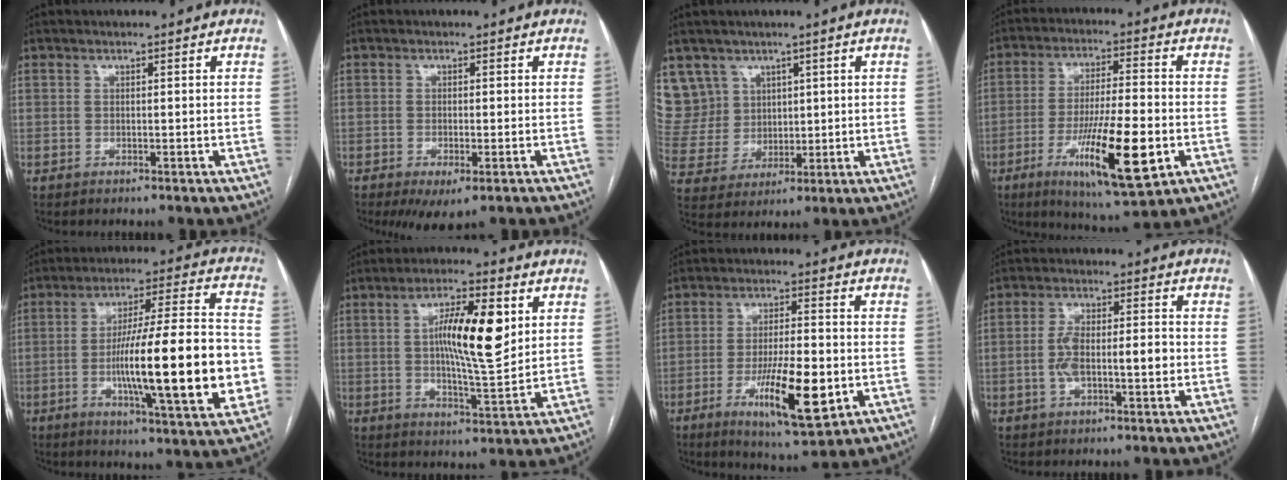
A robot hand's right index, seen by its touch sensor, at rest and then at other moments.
{"total": 5.0, "force": [-2.9, 1.5, 3.7], "torque": [-0.052, -0.011, -0.039]}
{"total": 9.2, "force": [5.5, 7.4, 0.1], "torque": [-0.010, 0.031, 0.124]}
{"total": 15.9, "force": [-5.4, 2.4, 14.8], "torque": [-0.261, -0.022, -0.082]}
{"total": 22.0, "force": [-3.8, 2.4, 21.5], "torque": [-0.317, 0.007, -0.052]}
{"total": 11.9, "force": [2.8, 2.2, 11.4], "torque": [-0.194, 0.005, 0.045]}
{"total": 13.3, "force": [-4.3, 2.9, 12.2], "torque": [-0.211, -0.016, -0.062]}
{"total": 7.3, "force": [-1.0, 2.5, 6.8], "torque": [-0.135, 0.021, -0.015]}